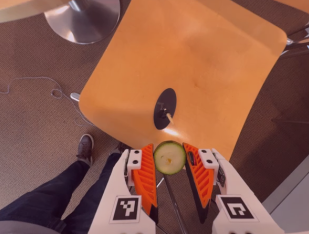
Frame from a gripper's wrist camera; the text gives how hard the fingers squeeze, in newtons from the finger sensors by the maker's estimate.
{"total": 10.1, "left": 10.2, "right": 10.1}